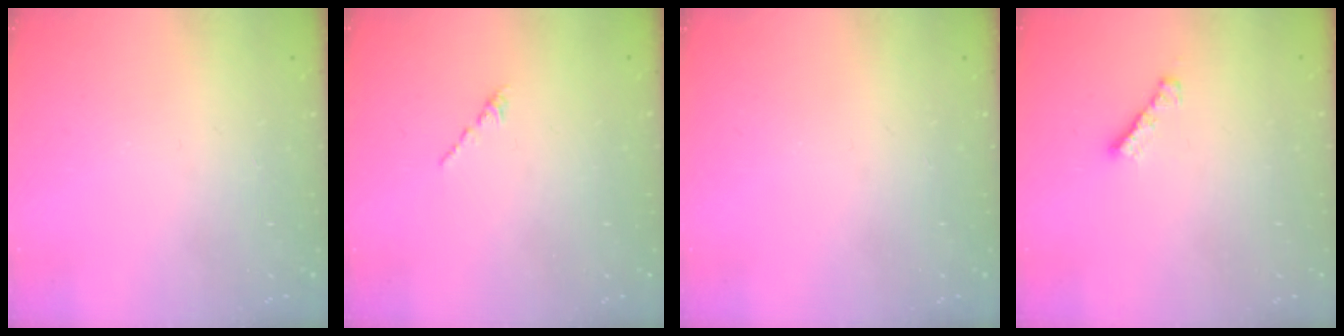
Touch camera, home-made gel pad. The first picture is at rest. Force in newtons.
{"total": 0.6, "press": 0.5, "slide": 0.3}
{"total": 0.0}
{"total": 2.3, "press": 2.3, "slide": 0.4}